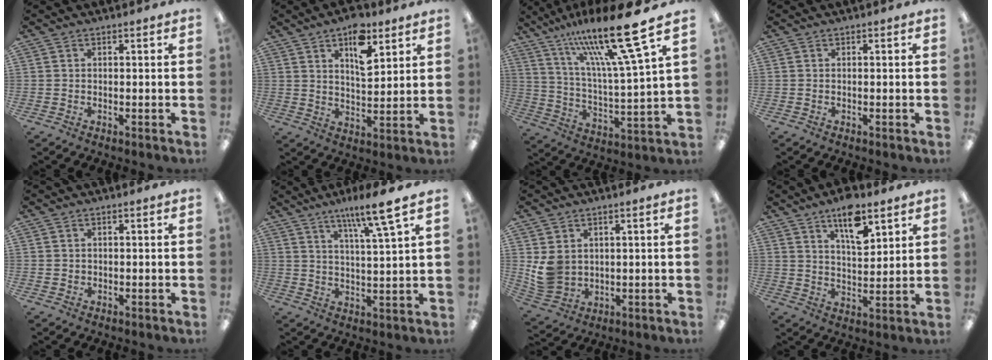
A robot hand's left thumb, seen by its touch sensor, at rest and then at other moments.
{"total": 10.5, "force": [6.2, 4.8, 7.0], "torque": [-0.094, -0.033, 0.102]}
{"total": 22.6, "force": [15.3, 3.5, 16.3], "torque": [-0.283, -0.083, 0.240]}
{"total": 0.0}
{"total": 0.6, "force": [0.2, 0.6, 0.0], "torque": [-0.001, 0.003, 0.004]}
{"total": 10.1, "force": [7.2, 0.5, 7.2], "torque": [-0.116, -0.041, 0.114]}
{"total": 6.7, "force": [2.0, 5.6, 3.1], "torque": [-0.079, -0.006, 0.041]}
{"total": 11.0, "force": [7.3, 4.3, 7.1], "torque": [-0.108, -0.037, 0.123]}